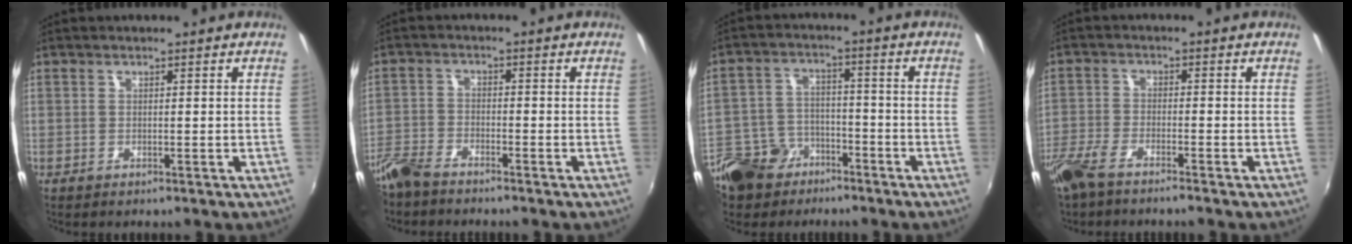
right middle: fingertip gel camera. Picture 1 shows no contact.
{"total": 6.2, "force": [-5.3, 2.0, 2.5], "torque": [-0.061, -0.011, -0.111]}
{"total": 15.3, "force": [-9.7, 10.2, 6.0], "torque": [-0.168, 0.010, -0.158]}
{"total": 6.2, "force": [-5.0, 1.5, 3.3], "torque": [-0.088, -0.013, -0.104]}